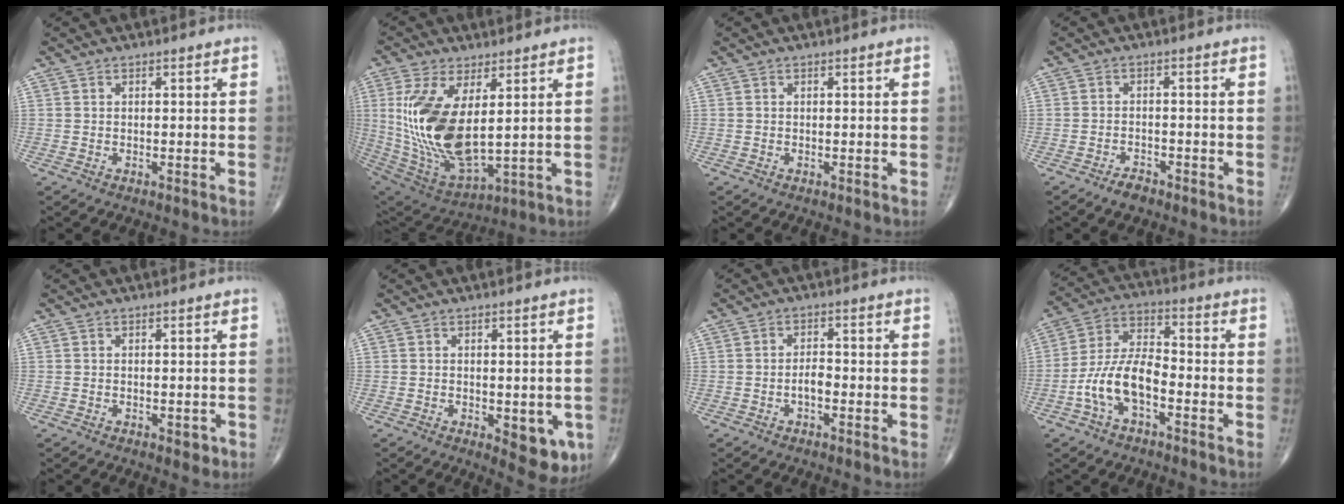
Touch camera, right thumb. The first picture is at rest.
{"total": 19.0, "force": [2.9, 8.5, 16.7], "torque": [-0.344, -0.026, 0.075]}
{"total": 0.0}
{"total": 2.7, "force": [-2.1, 1.1, 1.1], "torque": [-0.022, 0.009, -0.035]}
{"total": 1.8, "force": [-0.7, 1.0, 1.3], "torque": [-0.012, -0.001, -0.007]}
{"total": 7.1, "force": [-2.0, 3.3, 5.9], "torque": [-0.051, -0.009, -0.018]}
{"total": 2.6, "force": [-1.0, 1.3, 2.0], "torque": [-0.029, 0.011, -0.021]}
{"total": 11.1, "force": [-4.0, 5.6, 8.8], "torque": [-0.172, 0.044, -0.080]}